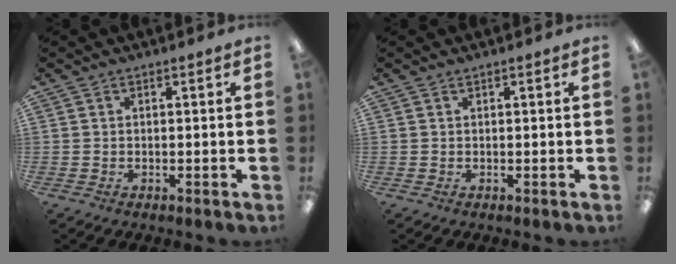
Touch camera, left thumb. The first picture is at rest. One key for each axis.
{"total": 0.0}